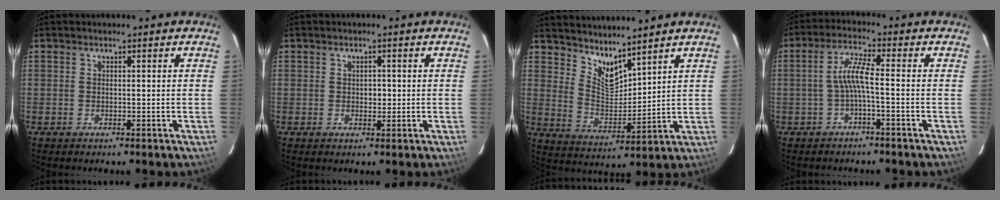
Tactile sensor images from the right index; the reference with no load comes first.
{"total": 1.5, "force": [0.0, 1.3, 0.8], "torque": [-0.011, 0.004, 0.001]}
{"total": 8.1, "force": [6.9, 1.9, 3.8], "torque": [-0.066, -0.013, 0.134]}
{"total": 4.6, "force": [-1.4, 0.0, 4.4], "torque": [-0.098, 0.009, -0.025]}